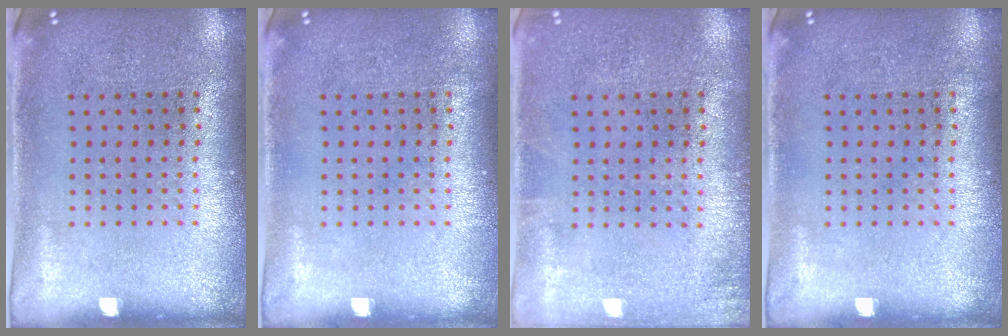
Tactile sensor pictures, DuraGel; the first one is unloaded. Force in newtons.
{"total": 0.0}
{"total": 0.8, "press": 0.8, "slide": 0.1}
{"total": 0.0}